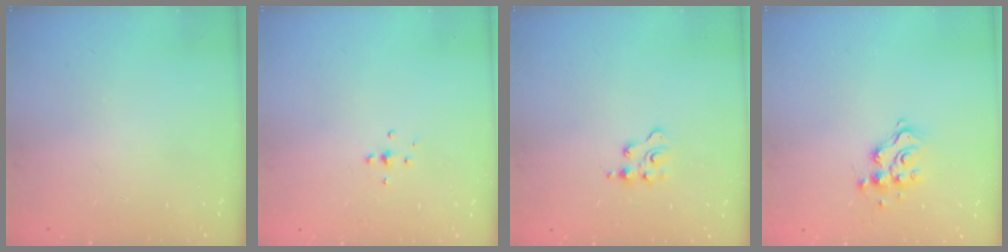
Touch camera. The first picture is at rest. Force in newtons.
{"total": 4.3, "press": 4.2, "slide": 0.7}
{"total": 2.6, "press": 2.5, "slide": 0.4}
{"total": 10.4, "press": 10.4, "slide": 0.8}